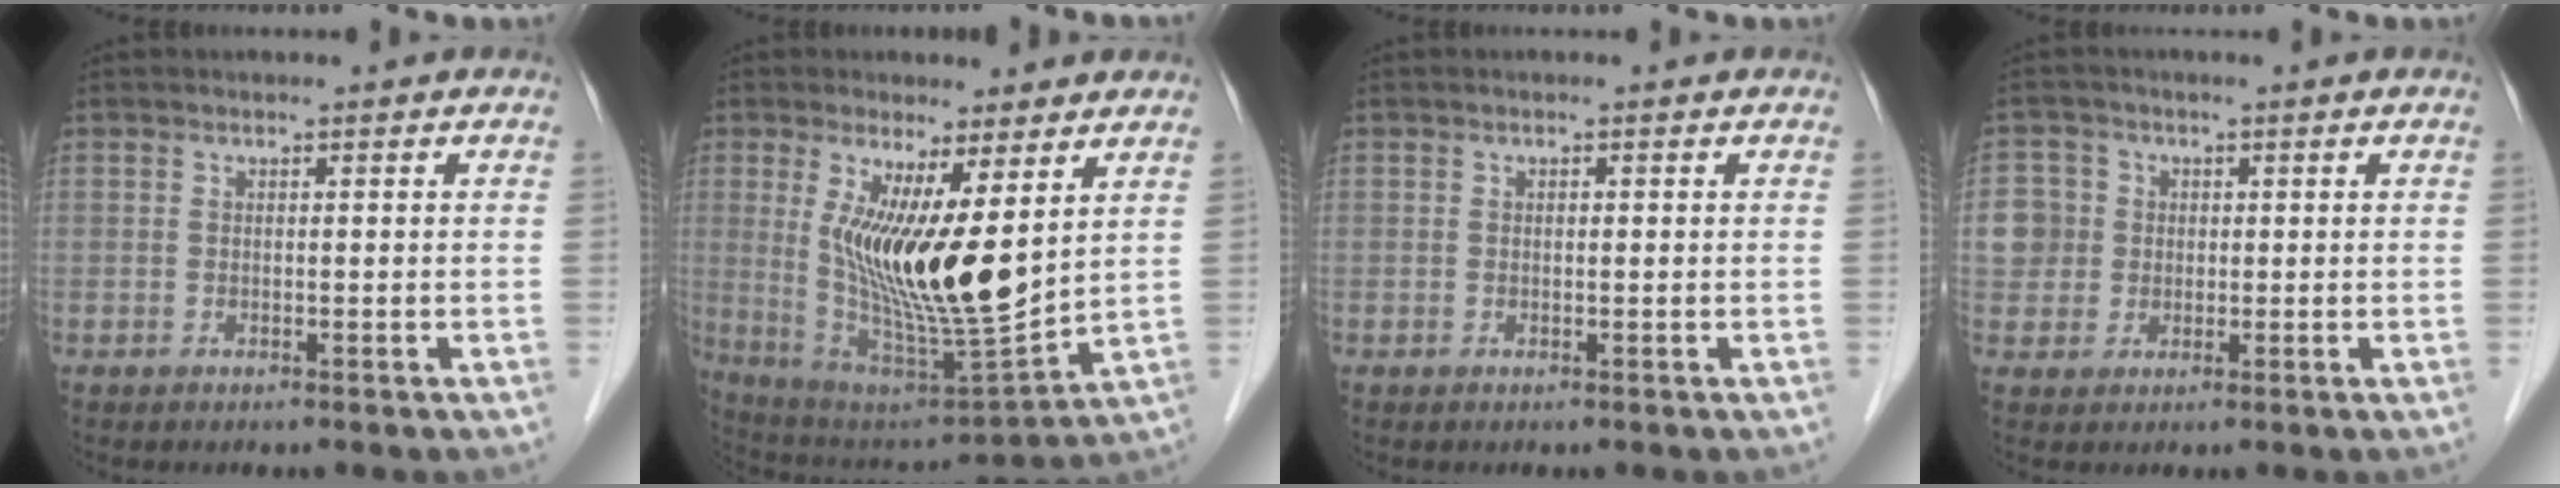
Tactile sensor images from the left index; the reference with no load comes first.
{"total": 14.7, "force": [3.8, 2.3, 14.0], "torque": [-0.258, -0.025, 0.081]}
{"total": 0.0}
{"total": 4.6, "force": [0.2, 4.5, 0.5], "torque": [-0.014, 0.016, 0.007]}